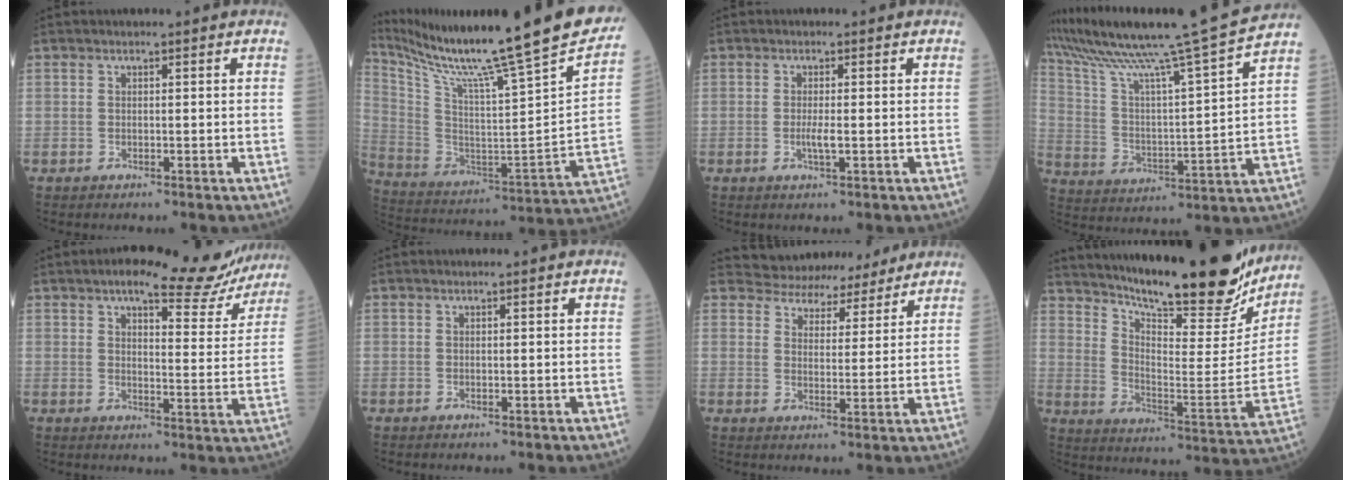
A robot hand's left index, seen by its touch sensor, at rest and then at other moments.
{"total": 32.0, "force": [26.8, -0.2, 17.5], "torque": [-0.316, -0.097, 0.392]}
{"total": 1.8, "force": [-0.4, 0.1, 1.7], "torque": [-0.038, -0.005, -0.006]}
{"total": 20.7, "force": [18.1, -2.7, 9.6], "torque": [-0.179, -0.035, 0.286]}
{"total": 12.3, "force": [10.5, 3.5, 5.5], "torque": [-0.058, -0.006, 0.115]}
{"total": 0.0}
{"total": 10.2, "force": [9.6, 3.5, 0.7], "torque": [0.000, 0.017, 0.126]}
{"total": 26.8, "force": [22.9, 4.4, 13.3], "torque": [-0.218, -0.056, 0.315]}